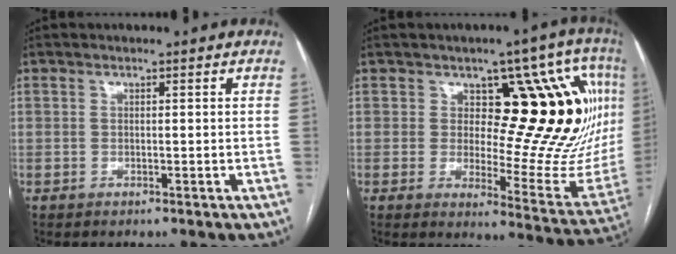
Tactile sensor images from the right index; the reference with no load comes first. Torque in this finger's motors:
{"motor_torque": [1.52, 0.62, 0.36, 0.05]}